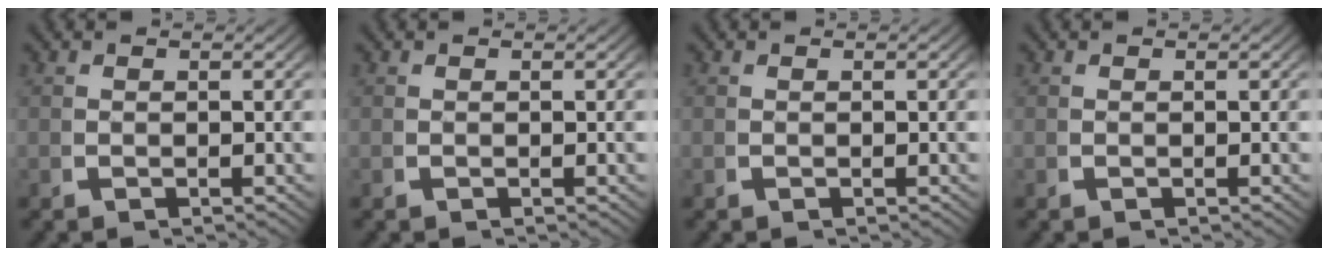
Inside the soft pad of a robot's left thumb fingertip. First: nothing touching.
{"total": 0.0}
{"total": 0.0}
{"total": 0.0}